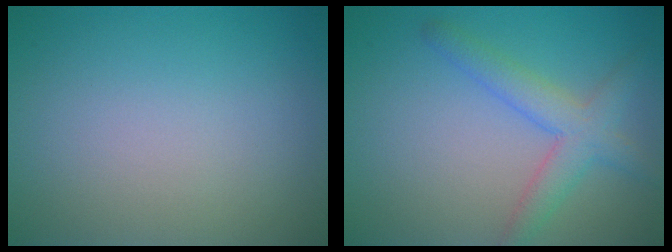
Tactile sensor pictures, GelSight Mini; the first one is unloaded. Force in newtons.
{"total": 3.6, "press": 3.6, "slide": 0.1}